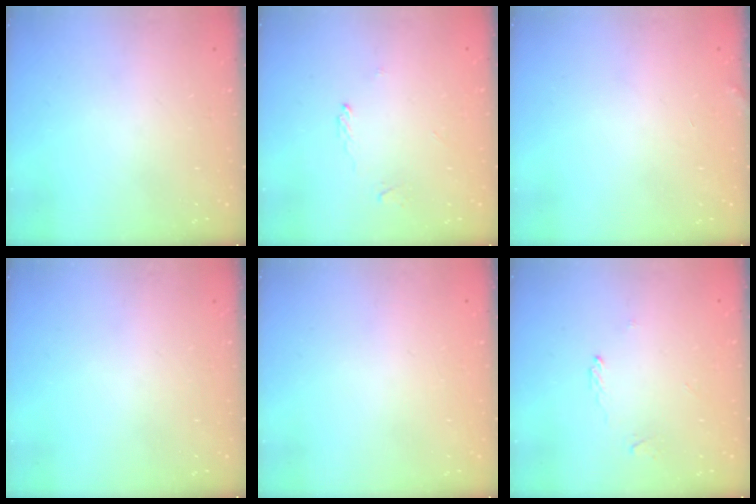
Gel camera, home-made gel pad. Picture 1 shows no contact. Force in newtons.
{"total": 1.7, "press": 1.7, "slide": 0.3}
{"total": 2.0, "press": 2.0, "slide": 0.2}
{"total": 0.0}
{"total": 1.8, "press": 1.8, "slide": 0.1}
{"total": 1.7, "press": 1.7, "slide": 0.3}